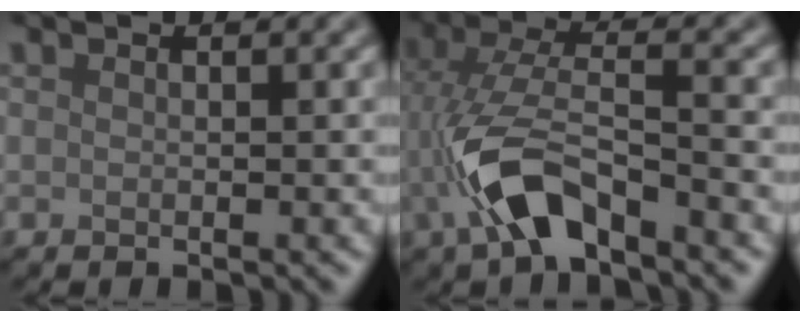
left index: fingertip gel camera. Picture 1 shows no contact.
{"total": 6.2, "force": [-2.8, 2.4, 5.0], "torque": [-0.111, 0.001, -0.059]}